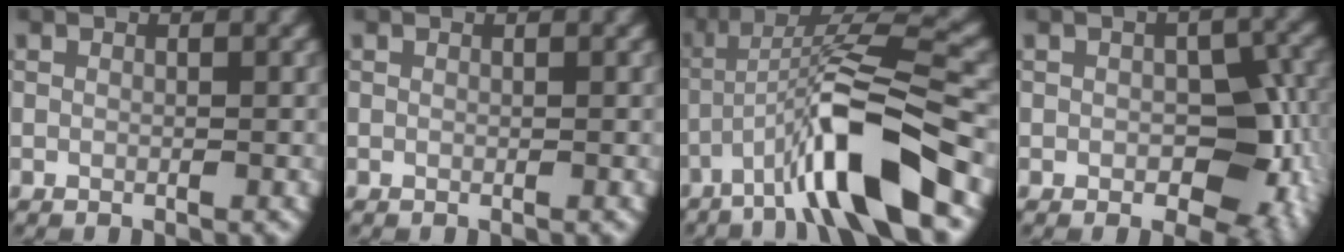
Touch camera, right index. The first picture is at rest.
{"total": 0.0}
{"total": 9.7, "force": [-5.1, 1.3, 8.1], "torque": [-0.142, 0.016, -0.092]}
{"total": 6.7, "force": [-1.1, 4.0, 5.2], "torque": [-0.060, -0.005, -0.016]}